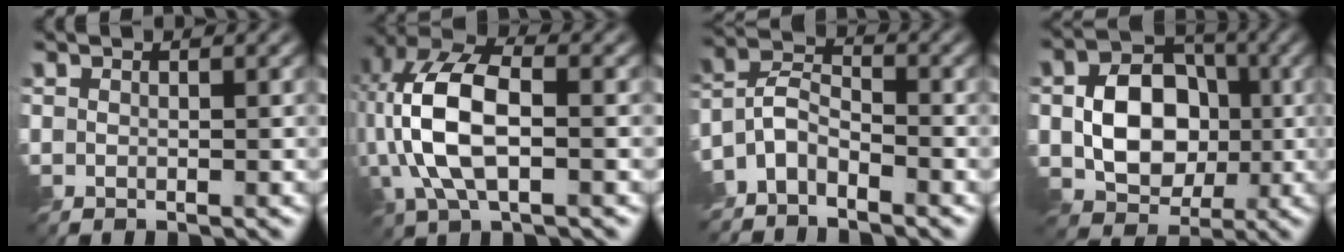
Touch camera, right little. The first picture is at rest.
{"total": 9.7, "force": [-0.2, 4.9, 8.3], "torque": [-0.190, 0.015, -0.007]}
{"total": 4.5, "force": [-3.6, 1.6, 2.1], "torque": [-0.041, 0.004, -0.082]}
{"total": 6.9, "force": [-0.4, 5.2, 4.5], "torque": [-0.074, 0.005, -0.008]}